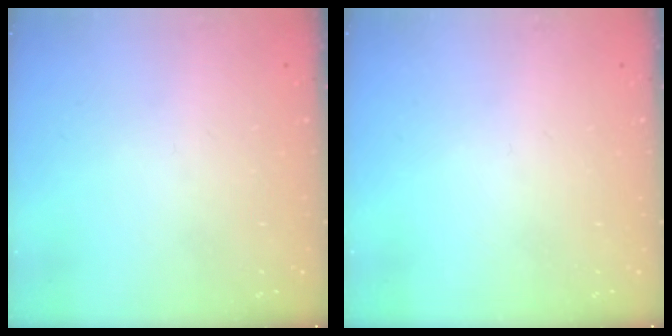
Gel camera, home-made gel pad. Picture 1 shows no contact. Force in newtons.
{"total": 0.0}